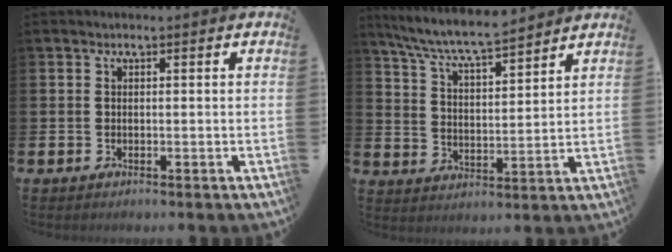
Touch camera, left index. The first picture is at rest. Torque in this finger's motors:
{"motor_torque": [0.98, -1.16, 0.65, 0.21]}